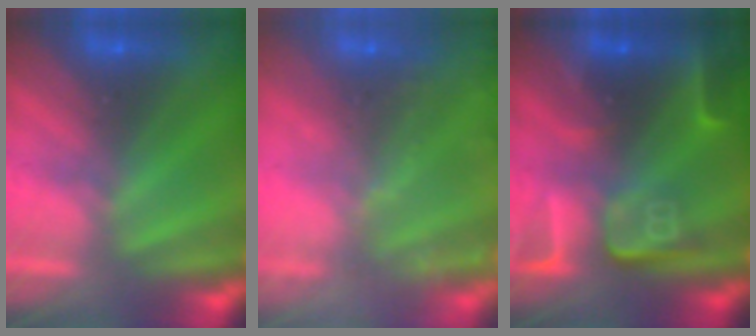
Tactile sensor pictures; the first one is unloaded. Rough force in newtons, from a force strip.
{"total": 8.7}
{"total": 7.9}